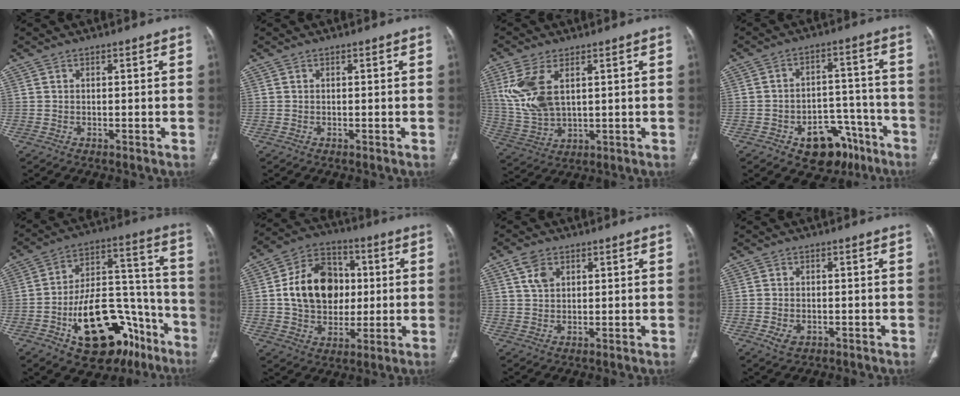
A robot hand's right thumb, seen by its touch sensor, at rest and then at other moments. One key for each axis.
{"total": 0.0}
{"total": 11.2, "fx": 3.8, "fy": 5.8, "fz": 8.8, "tx": -0.199, "ty": -0.010, "tz": 0.088}
{"total": 13.1, "fx": -7.8, "fy": 8.2, "fz": 6.6, "tx": -0.045, "ty": 0.073, "tz": -0.104}
{"total": 25.1, "fx": -11.7, "fy": 14.0, "fz": 17.3, "tx": -0.239, "ty": 0.086, "tz": -0.166}
{"total": 17.0, "fx": 1.5, "fy": 13.1, "fz": 10.8, "tx": -0.143, "ty": 0.016, "tz": 0.027}
{"total": 4.4, "fx": 2.1, "fy": 2.9, "fz": 2.7, "tx": -0.043, "ty": -0.004, "tz": 0.045}
{"total": 2.9, "fx": -1.1, "fy": 2.0, "fz": 1.8, "tx": -0.032, "ty": 0.003, "tz": -0.011}